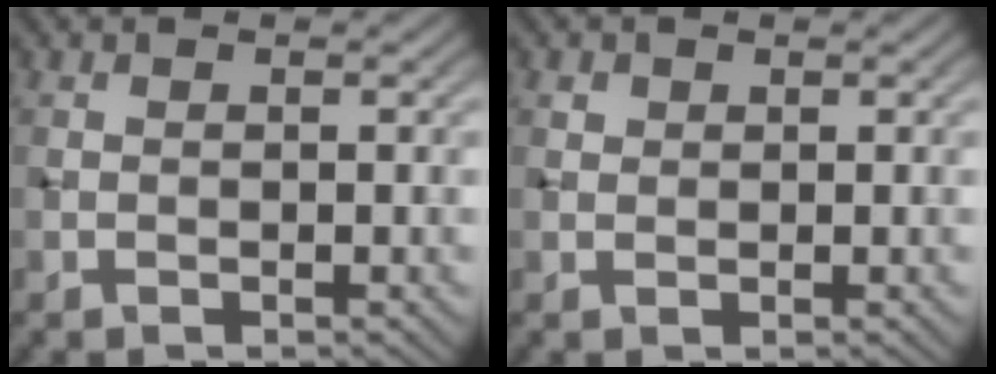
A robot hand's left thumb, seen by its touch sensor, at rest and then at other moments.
{"total": 0.9, "force": [0.5, 0.7, 0.2], "torque": [-0.003, -0.001, 0.010]}